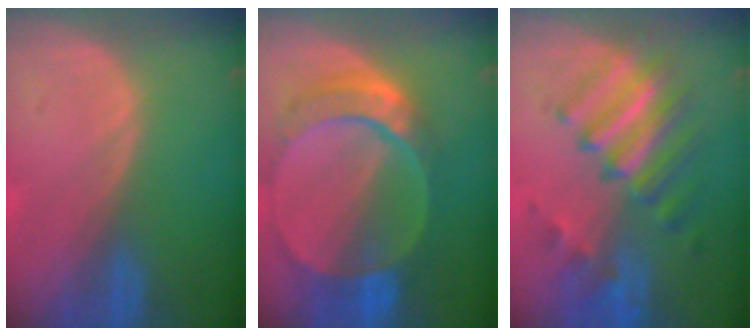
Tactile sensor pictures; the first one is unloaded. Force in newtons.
{"total": 9.6, "press": 8.3, "slide": 4.8}
{"total": 9.6, "press": 8.4, "slide": 4.7}